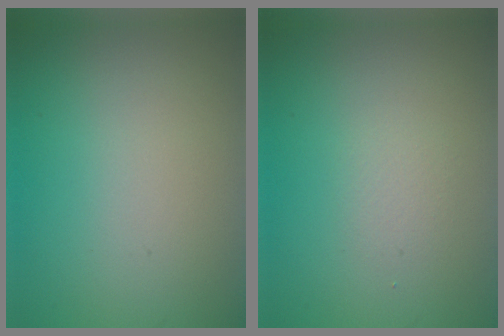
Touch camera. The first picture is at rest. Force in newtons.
{"total": 1.0, "press": 1.0, "slide": 0.1}